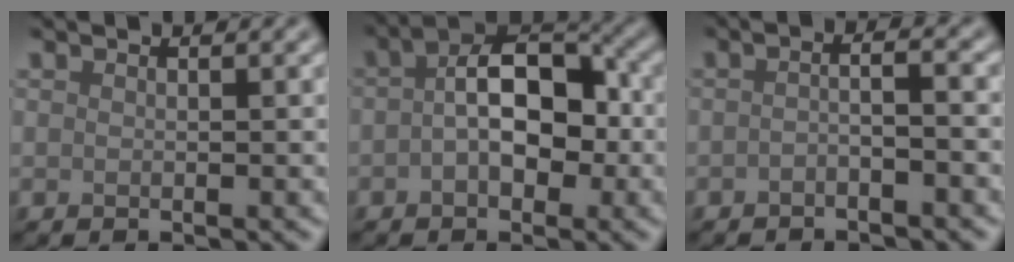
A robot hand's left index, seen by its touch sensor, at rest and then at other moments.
{"total": 6.7, "force": [0.0, 3.8, 5.5], "torque": [-0.080, 0.015, -0.009]}
{"total": 2.0, "force": [-0.9, 0.3, 1.7], "torque": [-0.032, 0.003, -0.022]}